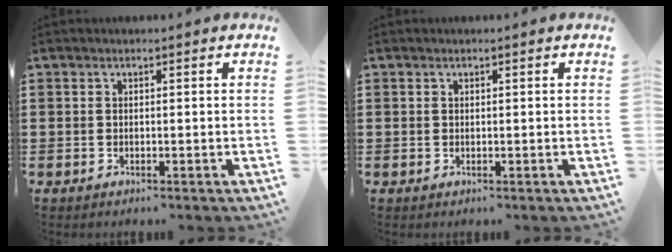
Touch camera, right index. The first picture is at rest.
{"total": 0.0}